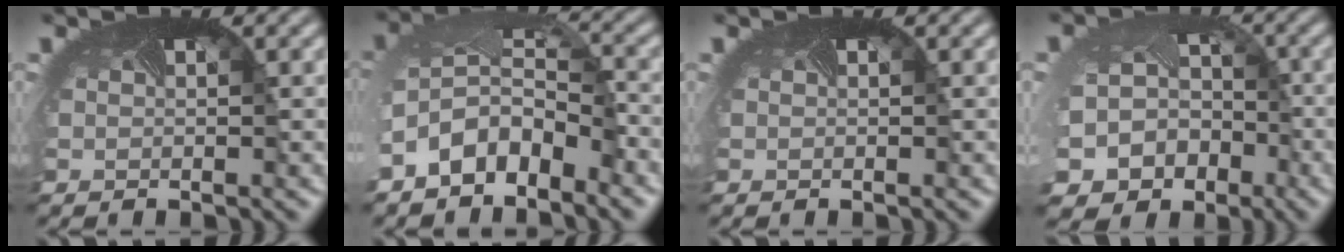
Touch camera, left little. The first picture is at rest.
{"total": 6.4, "force": [-3.6, 3.7, 3.8], "torque": [-0.091, -0.006, -0.072]}
{"total": 0.0}
{"total": 9.0, "force": [-4.9, 7.3, 2.0], "torque": [-0.048, -0.047, -0.069]}